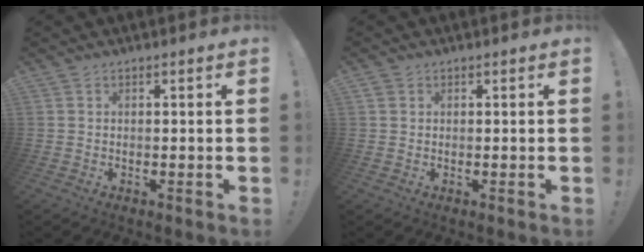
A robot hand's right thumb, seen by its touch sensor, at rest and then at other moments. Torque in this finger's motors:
{"motor_torque": [-0.14, -0.02, -0.25, -0.15, 0.03]}